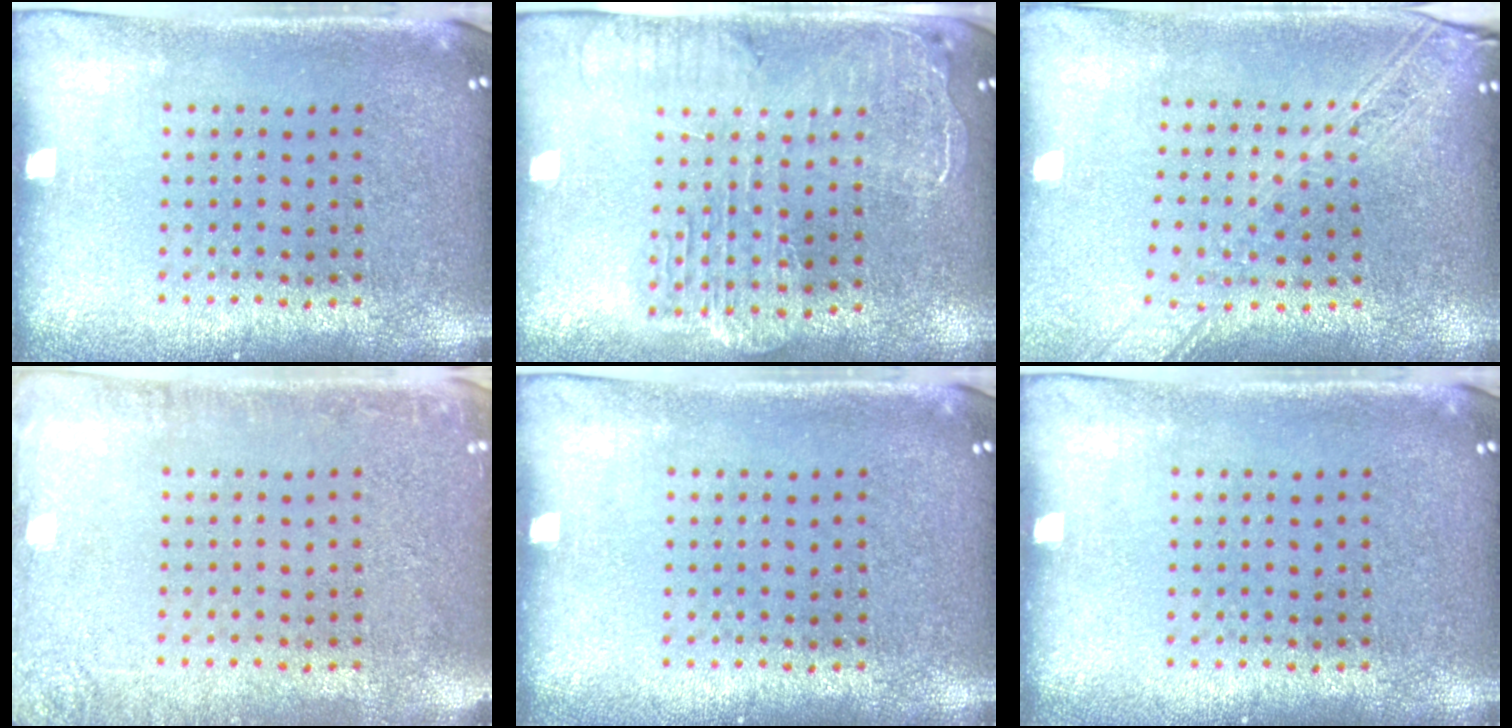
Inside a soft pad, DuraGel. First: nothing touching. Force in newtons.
{"total": 2.3, "press": 2.0, "slide": 1.1}
{"total": 2.1, "press": 1.8, "slide": 1.1}
{"total": 2.0, "press": 2.0, "slide": 0.3}
{"total": 0.0}
{"total": 0.0}